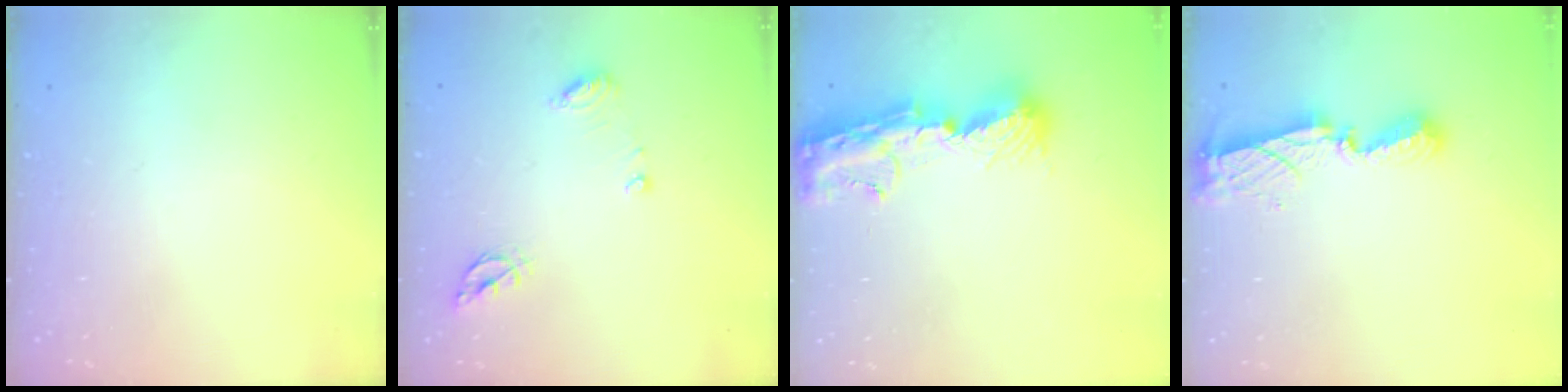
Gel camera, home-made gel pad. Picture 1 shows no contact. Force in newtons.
{"total": 7.9, "press": 7.8, "slide": 0.9}
{"total": 13.0, "press": 12.9, "slide": 1.3}
{"total": 7.9, "press": 7.9, "slide": 0.3}